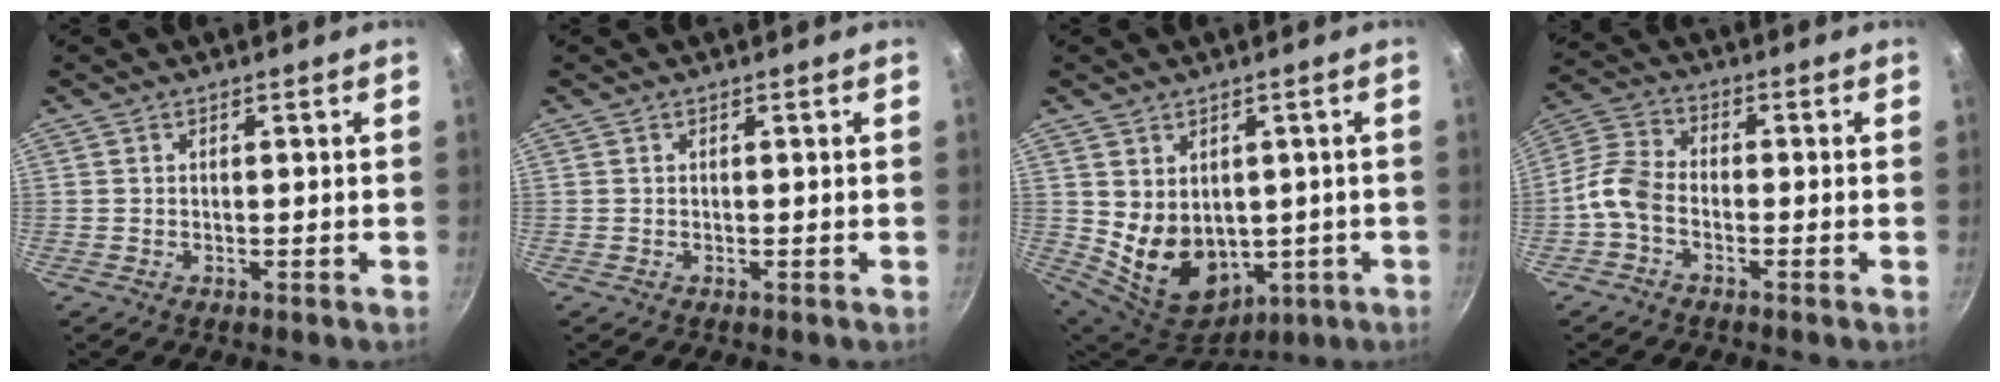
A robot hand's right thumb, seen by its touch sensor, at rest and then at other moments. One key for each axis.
{"total": 0.0}
{"total": 12.9, "fx": 0.3, "fy": 10.1, "fz": 8.0, "tx": -0.116, "ty": -0.022, "tz": 0.042}
{"total": 6.4, "fx": -2.9, "fy": 3.8, "fz": 4.3, "tx": -0.093, "ty": 0.034, "tz": -0.074}